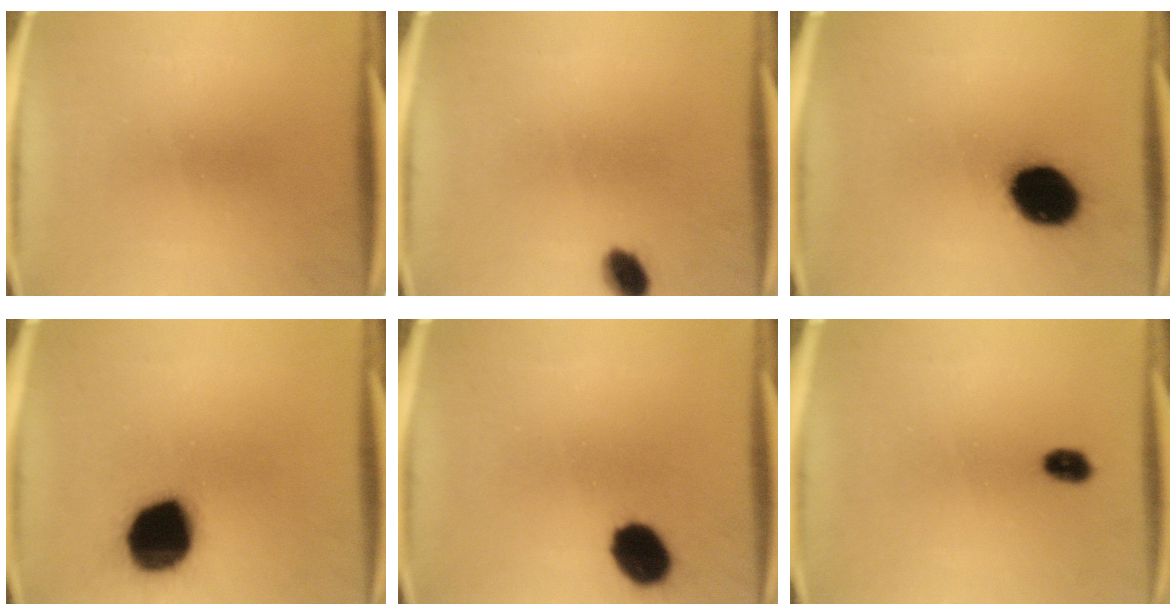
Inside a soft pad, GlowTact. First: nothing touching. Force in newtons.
{"total": 4.2}
{"total": 15.4}
{"total": 19.5}
{"total": 9.2}
{"total": 2.8}